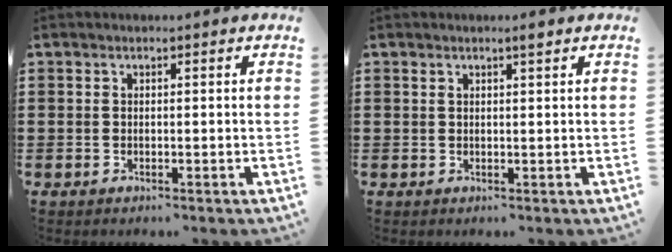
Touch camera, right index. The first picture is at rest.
{"total": 1.4, "force": [0.9, 0.1, 1.0], "torque": [-0.021, 0.001, 0.016]}